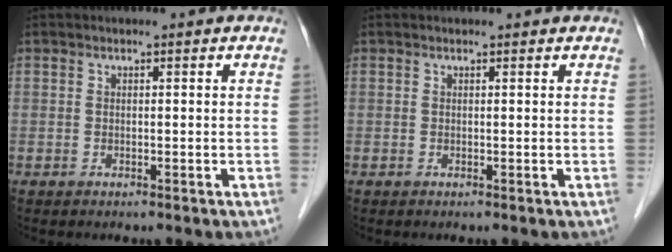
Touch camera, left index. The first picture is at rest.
{"total": 0.6, "force": [0.5, 0.1, 0.1], "torque": [-0.006, 0.002, 0.006]}